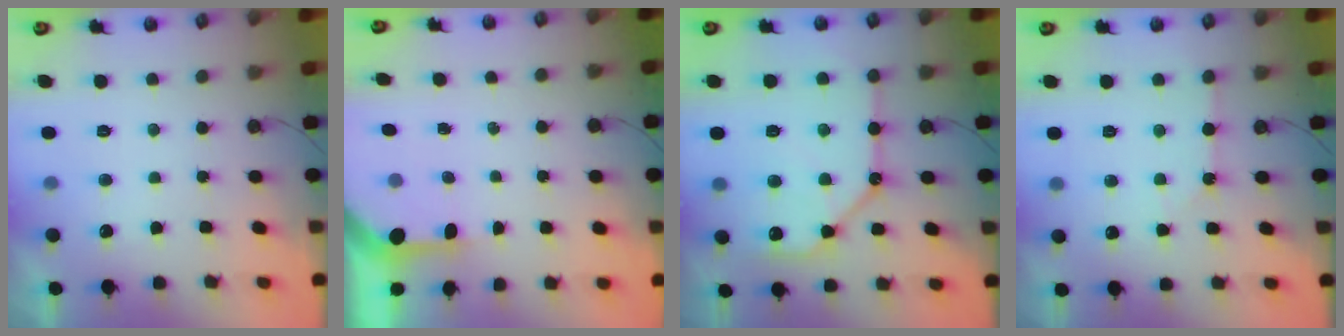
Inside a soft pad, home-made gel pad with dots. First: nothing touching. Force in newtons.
{"total": 3.1, "press": 3.0, "slide": 0.3}
{"total": 14.3, "press": 14.2, "slide": 1.3}
{"total": 1.9, "press": 1.8, "slide": 0.4}